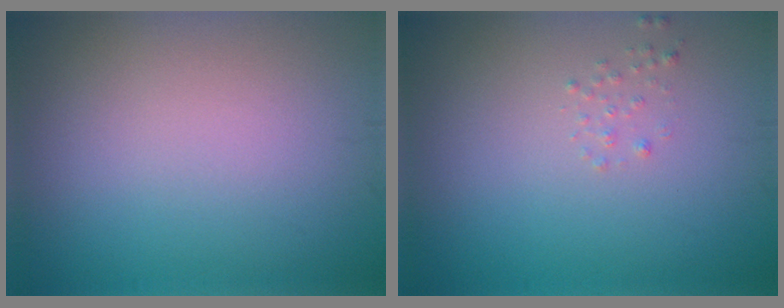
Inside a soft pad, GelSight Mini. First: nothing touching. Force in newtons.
{"total": 0.6, "press": 0.6, "slide": 0.0}